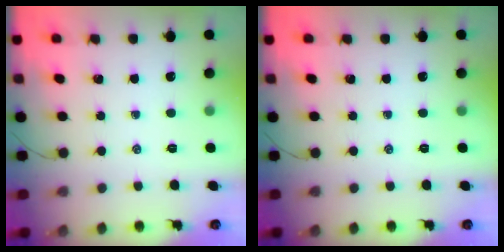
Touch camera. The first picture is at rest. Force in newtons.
{"total": 0.0}